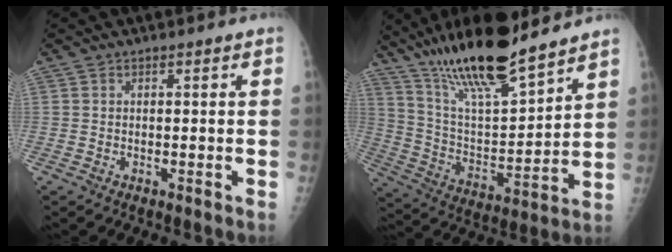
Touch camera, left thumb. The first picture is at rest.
{"total": 20.8, "force": [16.5, 3.9, 12.0], "torque": [-0.192, -0.075, 0.300]}